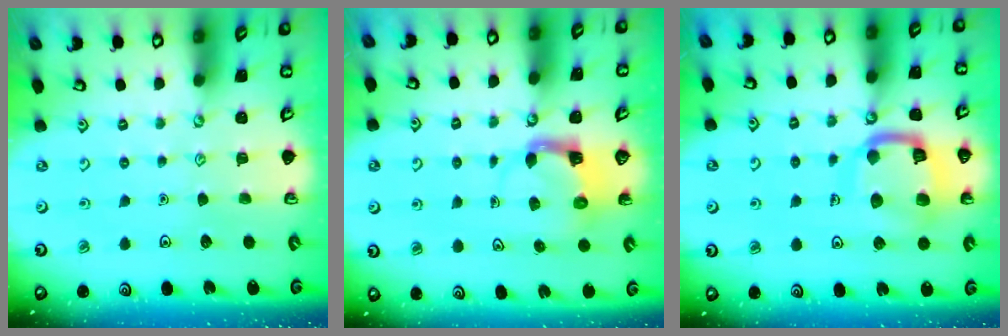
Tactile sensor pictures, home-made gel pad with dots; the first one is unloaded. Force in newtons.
{"total": 3.9, "press": 3.8, "slide": 0.7}
{"total": 15.4, "press": 15.3, "slide": 1.6}